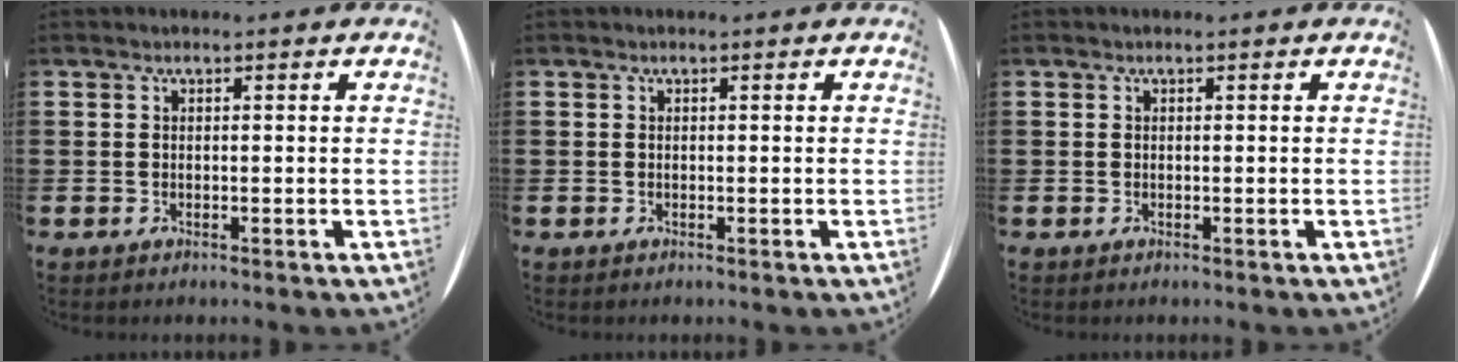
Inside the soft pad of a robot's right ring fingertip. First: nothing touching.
{"total": 0.0}
{"total": 0.0}